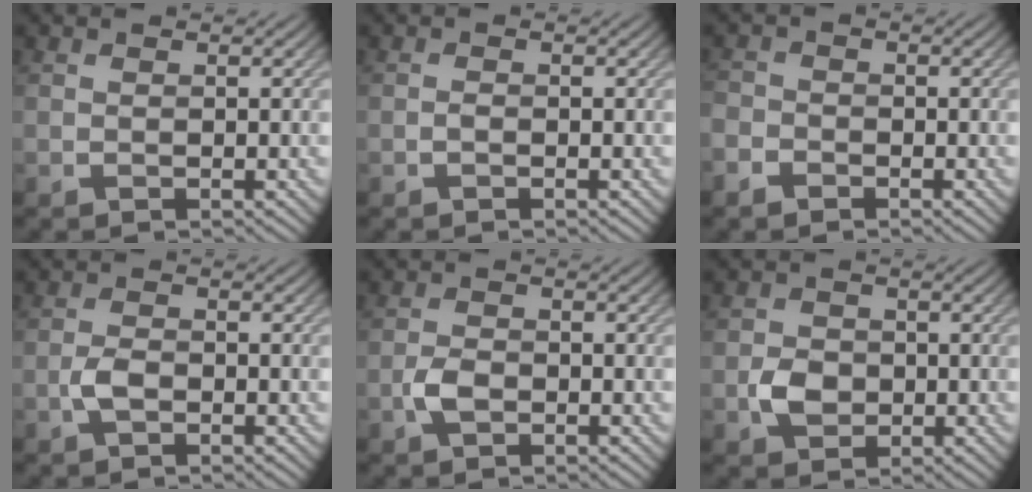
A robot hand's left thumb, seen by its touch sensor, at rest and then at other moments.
{"total": 0.6, "force": [-0.4, 0.3, 0.5], "torque": [-0.009, 0.001, -0.007]}
{"total": 2.7, "force": [-2.0, 1.7, 0.8], "torque": [-0.021, -0.003, -0.050]}
{"total": 2.2, "force": [-1.0, 1.1, 1.6], "torque": [-0.033, 0.001, -0.022]}
{"total": 2.5, "force": [-1.1, 1.5, 1.7], "torque": [-0.037, 0.000, -0.024]}
{"total": 3.2, "force": [-0.7, 2.7, 1.5], "torque": [-0.032, -0.005, -0.017]}